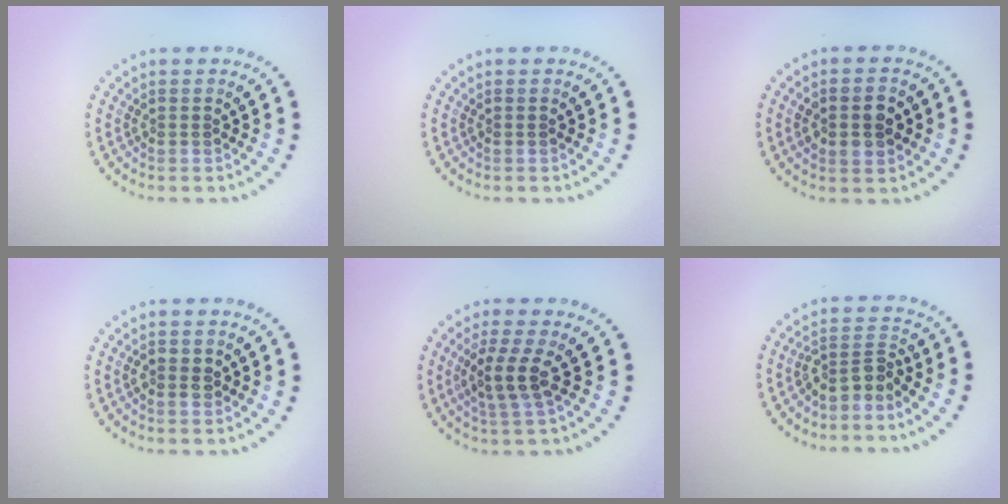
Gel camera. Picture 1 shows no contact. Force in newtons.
{"total": 0.0}
{"total": 3.8, "press": 3.8, "slide": 0.2}
{"total": 1.5, "press": 1.5, "slide": 0.3}
{"total": 3.3, "press": 2.9, "slide": 1.5}
{"total": 2.8, "press": 2.0, "slide": 1.9}